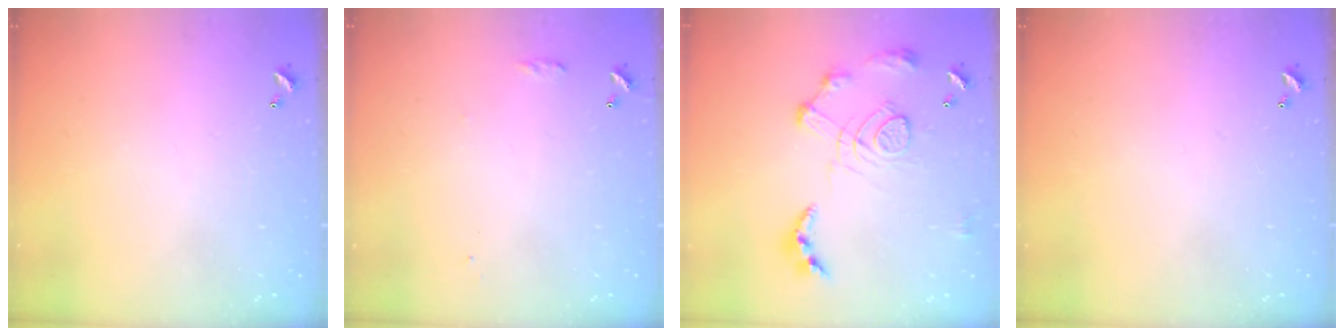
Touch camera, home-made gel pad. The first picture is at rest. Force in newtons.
{"total": 6.3, "press": 6.3, "slide": 0.8}
{"total": 13.9, "press": 13.8, "slide": 1.5}
{"total": 0.0}